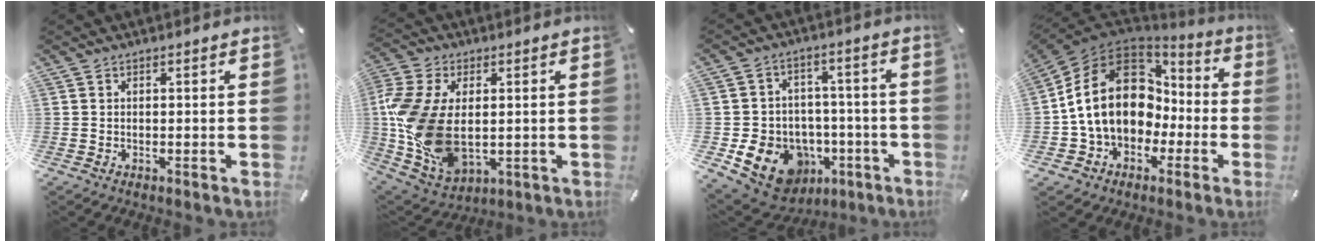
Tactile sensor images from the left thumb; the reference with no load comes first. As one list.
[{"total": 16.7, "force": [0.4, 11.6, 11.9], "torque": [-0.282, -0.003, 0.010]}, {"total": 14.4, "force": [-5.4, 11.9, 6.0], "torque": [-0.100, 0.029, -0.079]}, {"total": 18.9, "force": [0.7, 15.1, 11.4], "torque": [-0.233, 0.005, 0.018]}]